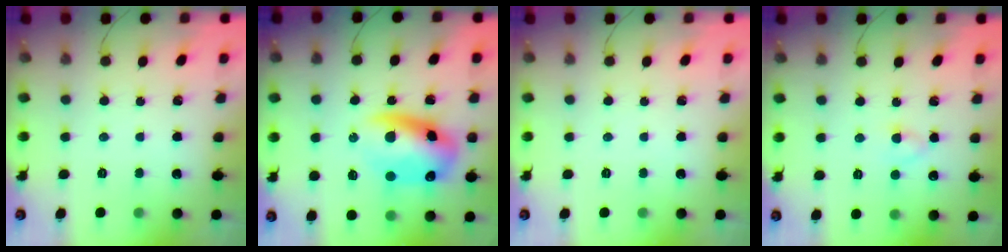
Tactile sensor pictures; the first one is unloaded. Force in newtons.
{"total": 14.3, "press": 14.0, "slide": 3.1}
{"total": 0.0}
{"total": 2.9, "press": 2.8, "slide": 0.9}